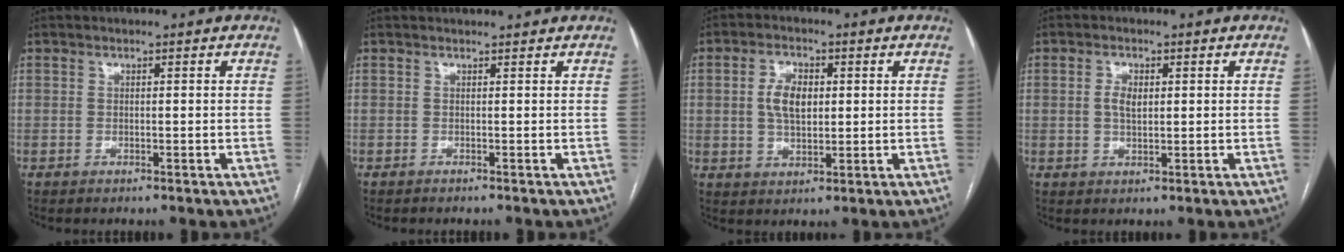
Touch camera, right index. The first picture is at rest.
{"total": 1.9, "force": [1.4, 0.5, 1.1], "torque": [-0.034, 0.026, 0.011]}
{"total": 5.7, "force": [0.9, 3.1, 4.6], "torque": [-0.093, 0.009, 0.019]}
{"total": 2.8, "force": [0.5, 1.4, 2.3], "torque": [-0.048, 0.003, 0.010]}